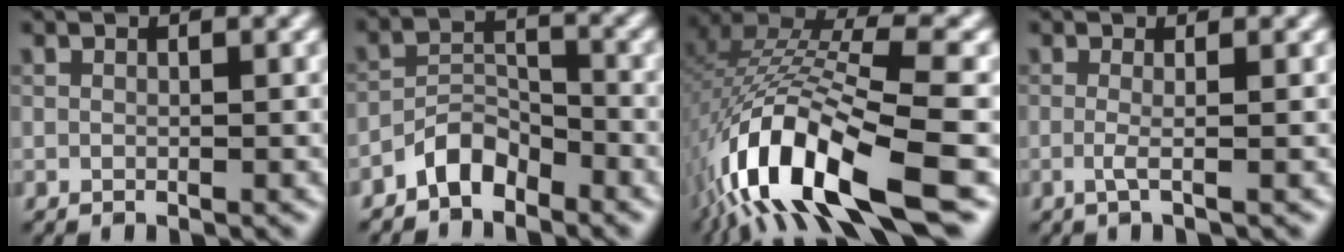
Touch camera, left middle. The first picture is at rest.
{"total": 3.2, "force": [-2.6, 1.4, 1.3], "torque": [-0.016, 0.014, -0.054]}
{"total": 14.6, "force": [-6.2, 4.4, 12.4], "torque": [-0.262, 0.007, -0.100]}
{"total": 1.7, "force": [-0.2, 0.5, 1.6], "torque": [-0.028, -0.006, -0.010]}